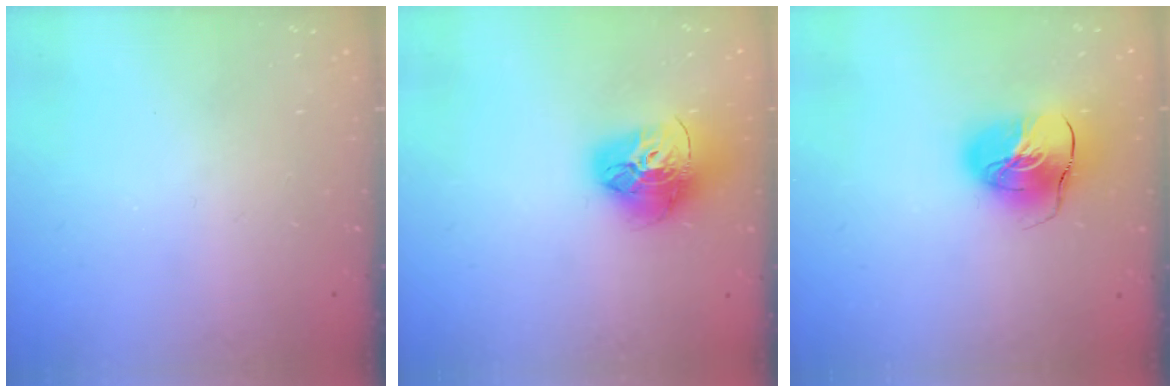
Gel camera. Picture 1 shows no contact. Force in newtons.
{"total": 18.0, "press": 17.9, "slide": 1.8}
{"total": 13.3, "press": 13.2, "slide": 2.2}